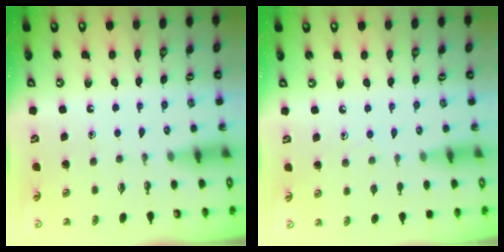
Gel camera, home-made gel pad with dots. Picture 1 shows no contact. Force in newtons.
{"total": 3.6, "press": 3.5, "slide": 0.4}